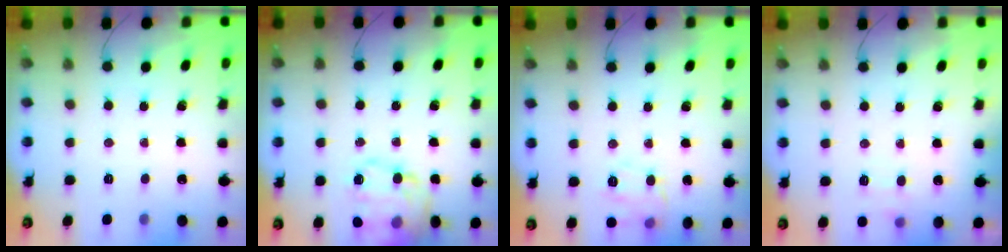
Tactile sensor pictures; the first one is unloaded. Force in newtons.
{"total": 16.0, "press": 15.8, "slide": 2.2}
{"total": 7.5, "press": 7.3, "slide": 1.4}
{"total": 8.8, "press": 8.6, "slide": 1.7}